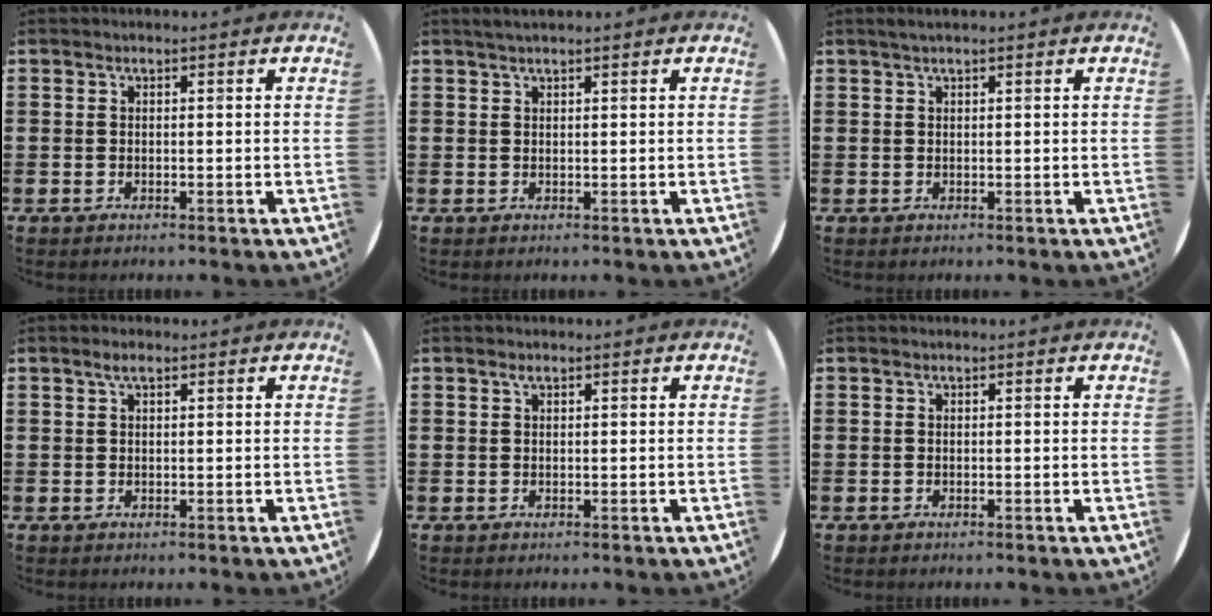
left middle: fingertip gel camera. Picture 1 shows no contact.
{"total": 0.9, "force": [0.8, -0.1, 0.4], "torque": [-0.009, 0.001, 0.016]}
{"total": 0.7, "force": [0.5, 0.0, 0.6], "torque": [-0.010, 0.002, 0.009]}
{"total": 1.5, "force": [0.9, 0.6, 1.0], "torque": [-0.013, 0.002, 0.013]}
{"total": 0.6, "force": [0.4, 0.3, 0.2], "torque": [0.001, -0.001, 0.006]}
{"total": 0.0}